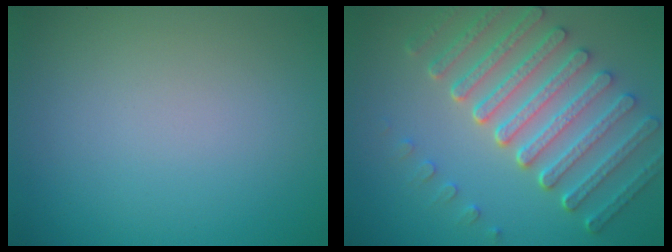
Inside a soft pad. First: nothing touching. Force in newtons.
{"total": 7.5, "press": 5.6, "slide": 5.0}